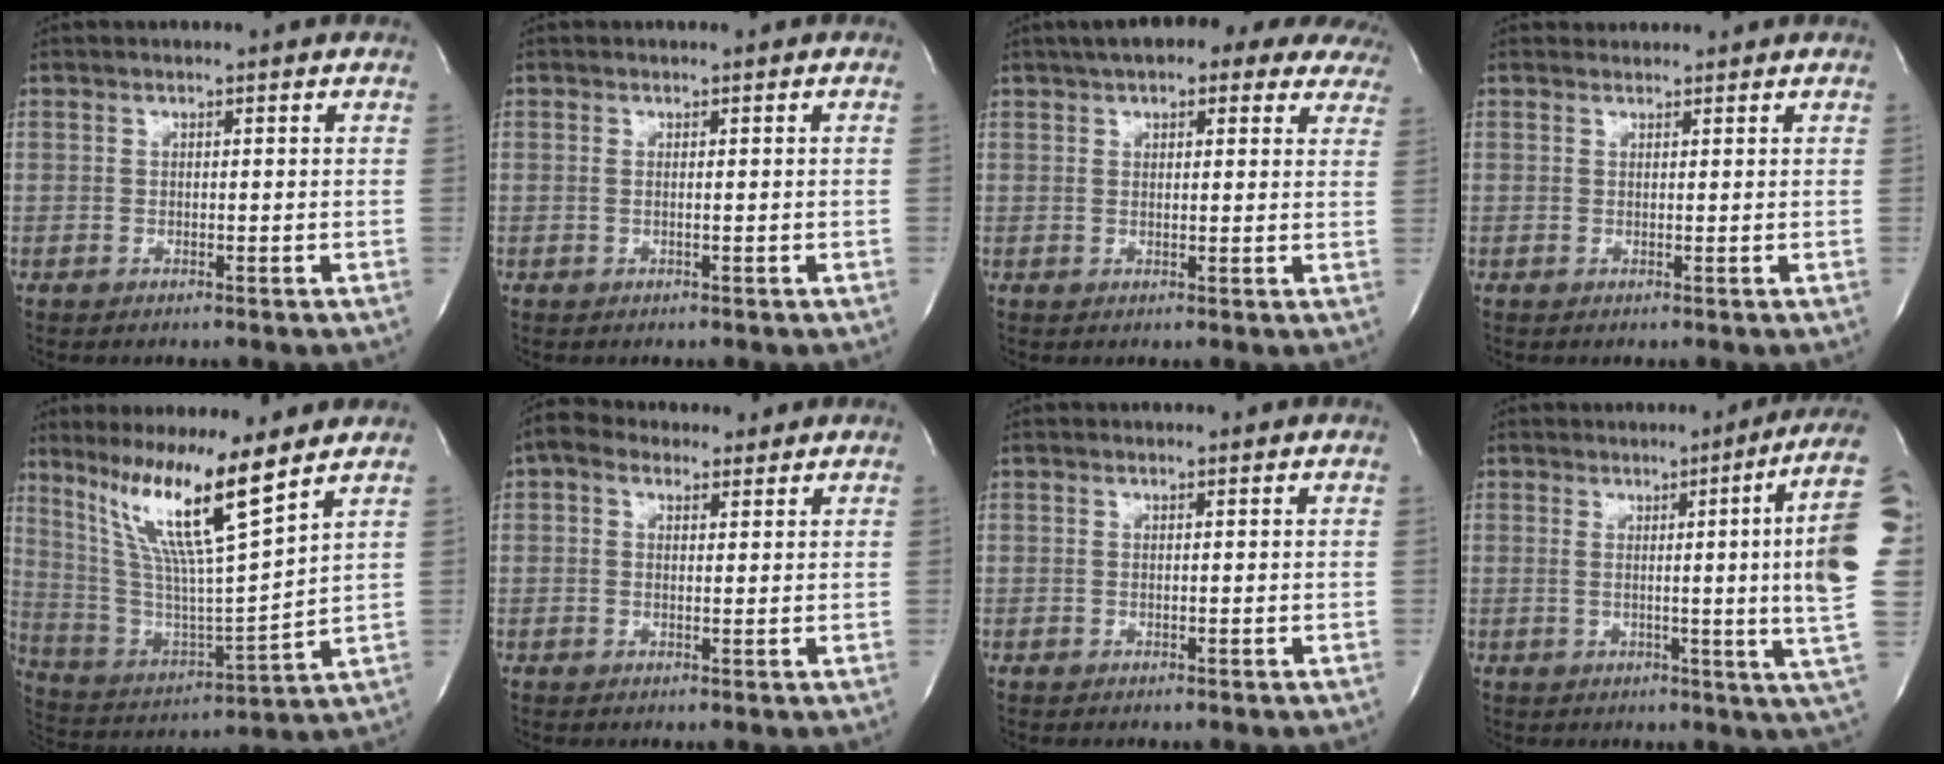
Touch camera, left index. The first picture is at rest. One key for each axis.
{"total": 0.7, "fx": 0.0, "fy": -0.1, "fz": 0.7, "tx": -0.018, "ty": 0.004, "tz": 0.004}
{"total": 18.2, "fx": 14.8, "fy": 5.6, "fz": 9.0, "tx": -0.117, "ty": 0.036, "tz": 0.170}
{"total": 0.9, "fx": 0.8, "fy": 0.2, "fz": -0.3, "tx": -0.004, "ty": 0.007, "tz": 0.015}
{"total": 15.3, "fx": 10.2, "fy": -0.9, "fz": 11.4, "tx": -0.216, "ty": -0.011, "tz": 0.188}
{"total": 4.3, "fx": 2.5, "fy": 2.7, "fz": 2.3, "tx": -0.050, "ty": 0.027, "tz": 0.042}
{"total": 0.0}
{"total": 14.2, "fx": 2.4, "fy": -3.0, "fz": 13.6, "tx": -0.147, "ty": -0.022, "tz": 0.014}